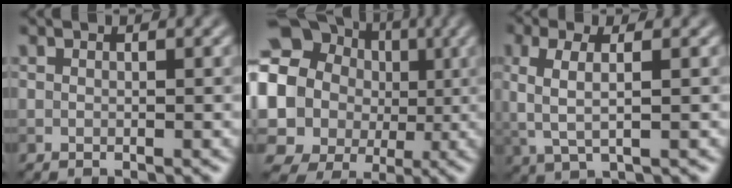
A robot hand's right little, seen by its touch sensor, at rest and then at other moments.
{"total": 15.8, "force": [2.3, 14.5, 6.0], "torque": [-0.139, 0.014, 0.018]}
{"total": 3.4, "force": [0.4, 1.1, 3.2], "torque": [-0.070, 0.001, 0.009]}